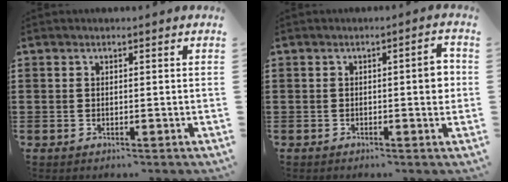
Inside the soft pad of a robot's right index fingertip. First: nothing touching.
{"total": 3.7, "force": [-0.1, 0.7, 3.7], "torque": [-0.046, -0.005, -0.008]}